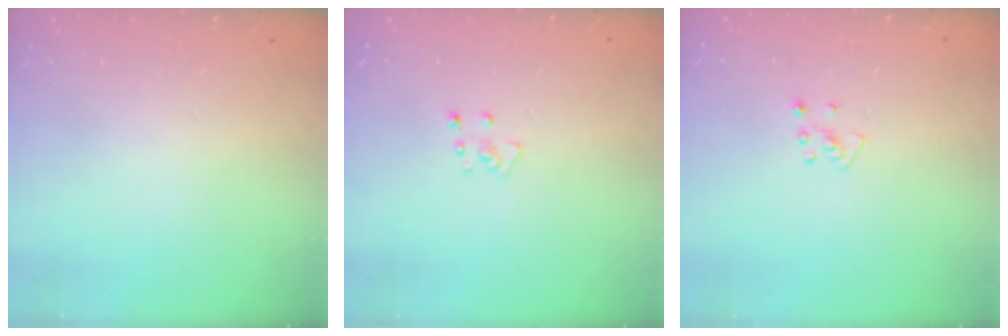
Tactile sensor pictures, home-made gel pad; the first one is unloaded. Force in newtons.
{"total": 2.8, "press": 2.8, "slide": 0.2}
{"total": 4.4, "press": 4.4, "slide": 0.3}